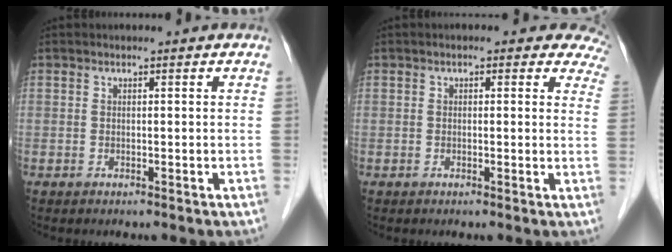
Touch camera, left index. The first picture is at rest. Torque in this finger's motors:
{"motor_torque": [0.31, -1.27, 0.20, 0.00]}